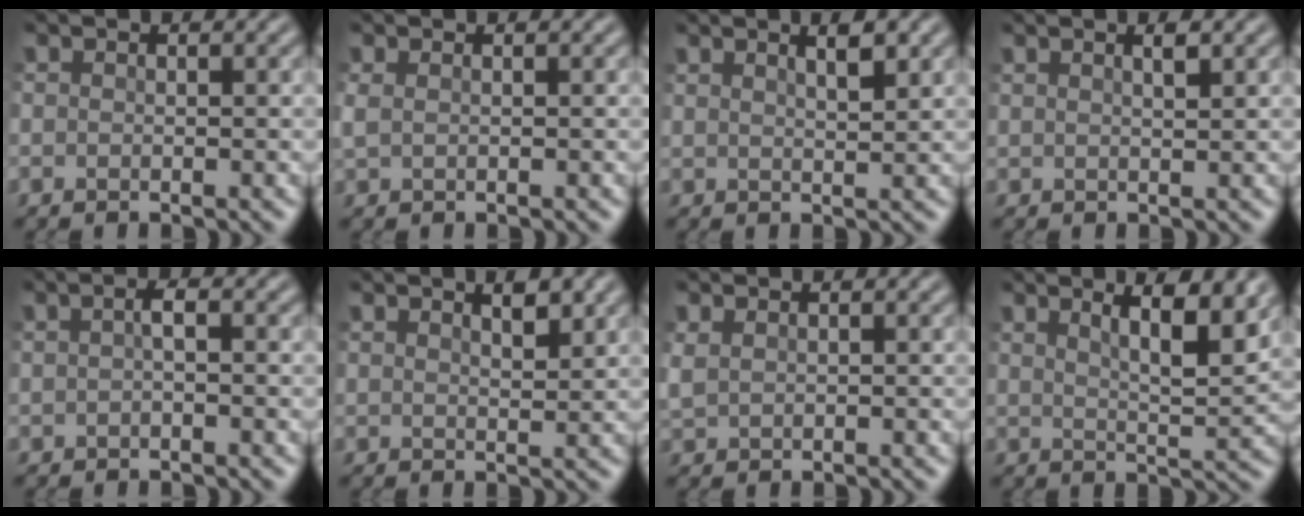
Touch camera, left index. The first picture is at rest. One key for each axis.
{"total": 1.1, "fx": 0.5, "fy": 0.5, "fz": 0.8, "tx": -0.026, "ty": 0.000, "tz": 0.010}
{"total": 2.4, "fx": 1.5, "fy": 0.6, "fz": 1.7, "tx": -0.017, "ty": 0.006, "tz": 0.016}
{"total": 1.2, "fx": 0.8, "fy": 0.3, "fz": 0.9, "tx": -0.017, "ty": 0.002, "tz": 0.012}
{"total": 1.1, "fx": -0.1, "fy": 0.3, "fz": 1.1, "tx": -0.025, "ty": 0.004, "tz": -0.004}
{"total": 2.2, "fx": 1.6, "fy": 0.5, "fz": 1.4, "tx": -0.019, "ty": 0.000, "tz": 0.024}
{"total": 1.3, "fx": 0.7, "fy": 0.7, "fz": 0.8, "tx": -0.029, "ty": 0.001, "tz": 0.019}
{"total": 6.1, "fx": 3.6, "fy": 1.5, "fz": 4.7, "tx": -0.062, "ty": 0.005, "tz": 0.049}